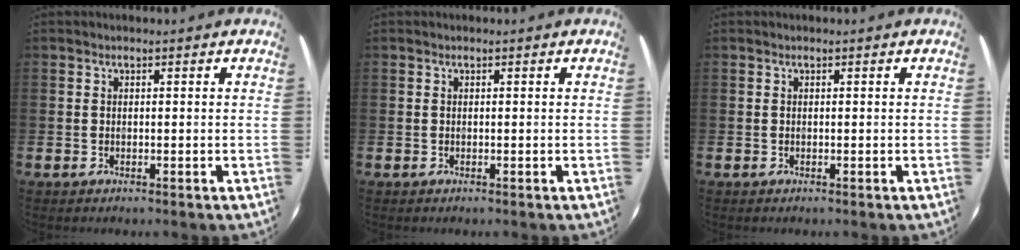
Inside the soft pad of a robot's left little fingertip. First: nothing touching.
{"total": 0.0}
{"total": 0.0}